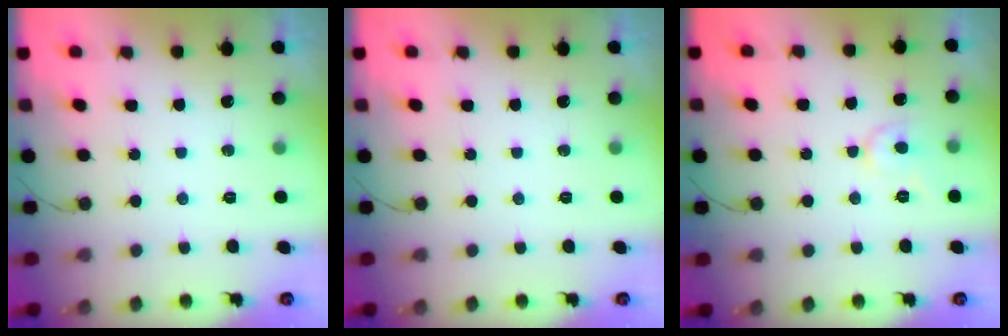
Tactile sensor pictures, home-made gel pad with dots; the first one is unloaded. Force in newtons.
{"total": 0.0}
{"total": 5.0, "press": 5.0, "slide": 0.7}